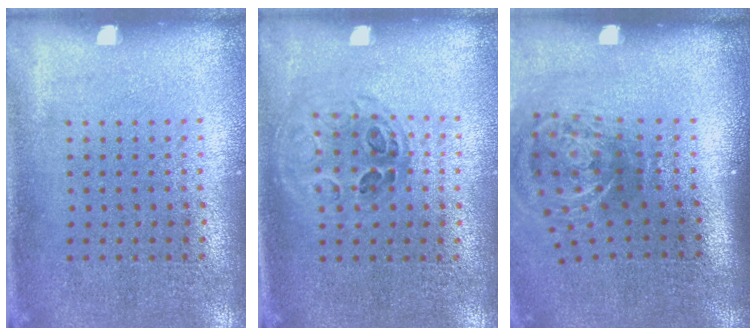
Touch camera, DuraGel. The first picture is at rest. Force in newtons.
{"total": 1.0, "press": 0.9, "slide": 0.4}
{"total": 2.2, "press": 1.4, "slide": 1.7}